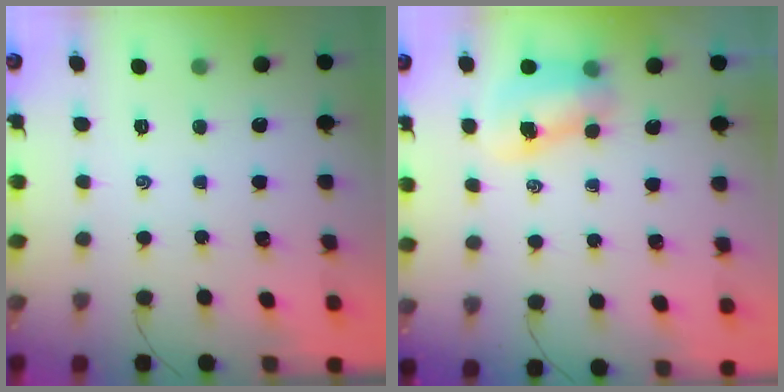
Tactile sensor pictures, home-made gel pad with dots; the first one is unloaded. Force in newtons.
{"total": 7.9, "press": 7.8, "slide": 1.1}